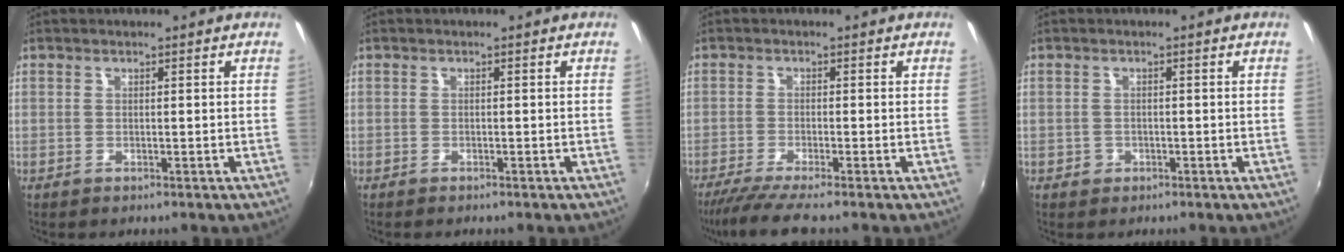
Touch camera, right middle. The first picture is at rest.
{"total": 1.0, "force": [-0.8, 0.3, 0.4], "torque": [-0.011, -0.004, -0.015]}
{"total": 5.9, "force": [-5.0, -0.8, 3.0], "torque": [-0.076, -0.024, -0.089]}
{"total": 1.4, "force": [-0.7, 1.2, 0.2], "torque": [-0.004, -0.001, -0.009]}